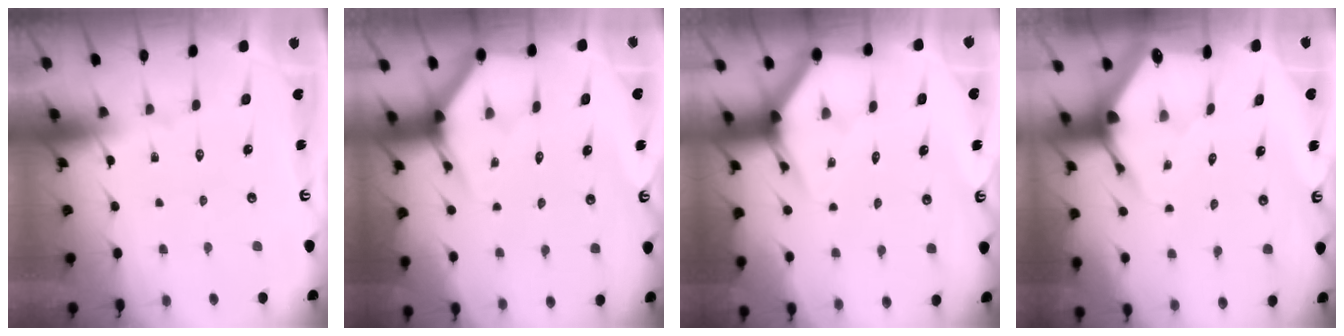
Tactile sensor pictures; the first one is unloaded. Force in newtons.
{"total": 4.0, "press": 4.0, "slide": 0.2}
{"total": 3.8, "press": 3.8, "slide": 0.3}
{"total": 3.8, "press": 3.8, "slide": 0.5}